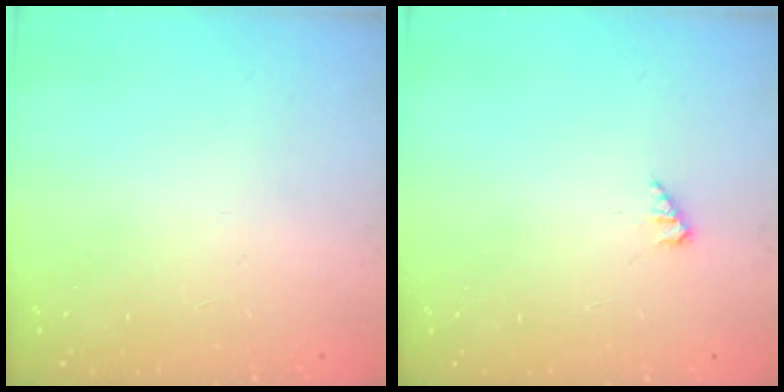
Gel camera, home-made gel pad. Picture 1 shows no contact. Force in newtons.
{"total": 1.9, "press": 1.9, "slide": 0.3}